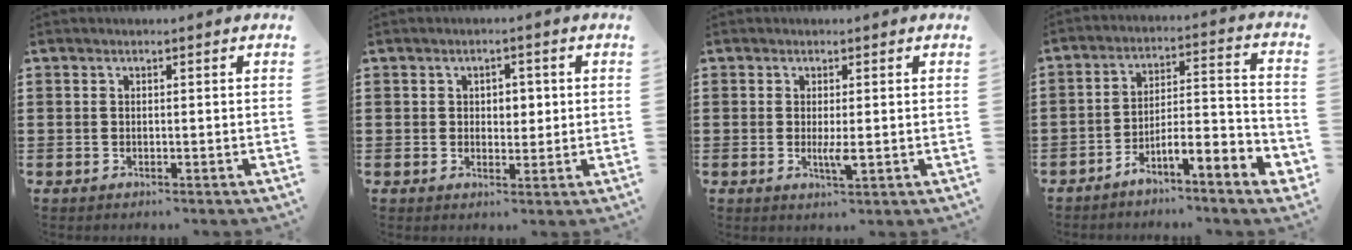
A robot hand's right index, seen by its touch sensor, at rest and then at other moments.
{"total": 2.5, "force": [0.3, 1.9, 1.6], "torque": [-0.028, 0.006, 0.000]}
{"total": 2.6, "force": [-0.3, 0.4, 2.5], "torque": [-0.045, -0.004, -0.005]}
{"total": 5.5, "force": [-4.8, -0.1, 2.6], "torque": [-0.043, -0.012, -0.098]}